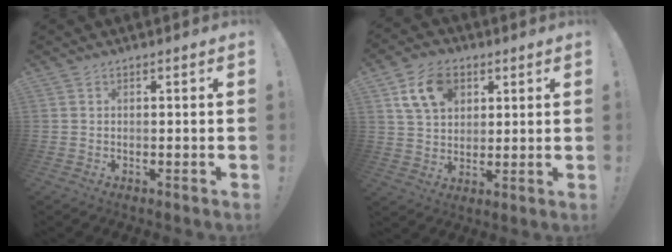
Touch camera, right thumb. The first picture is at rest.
{"total": 12.4, "force": [5.3, 8.9, 6.8], "torque": [-0.109, -0.004, 0.105]}